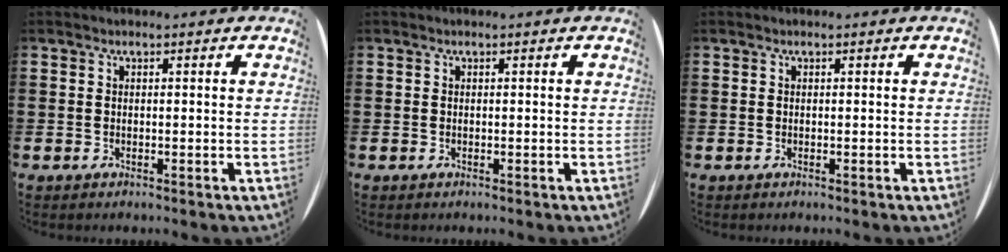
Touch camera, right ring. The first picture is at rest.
{"total": 0.0}
{"total": 0.0}